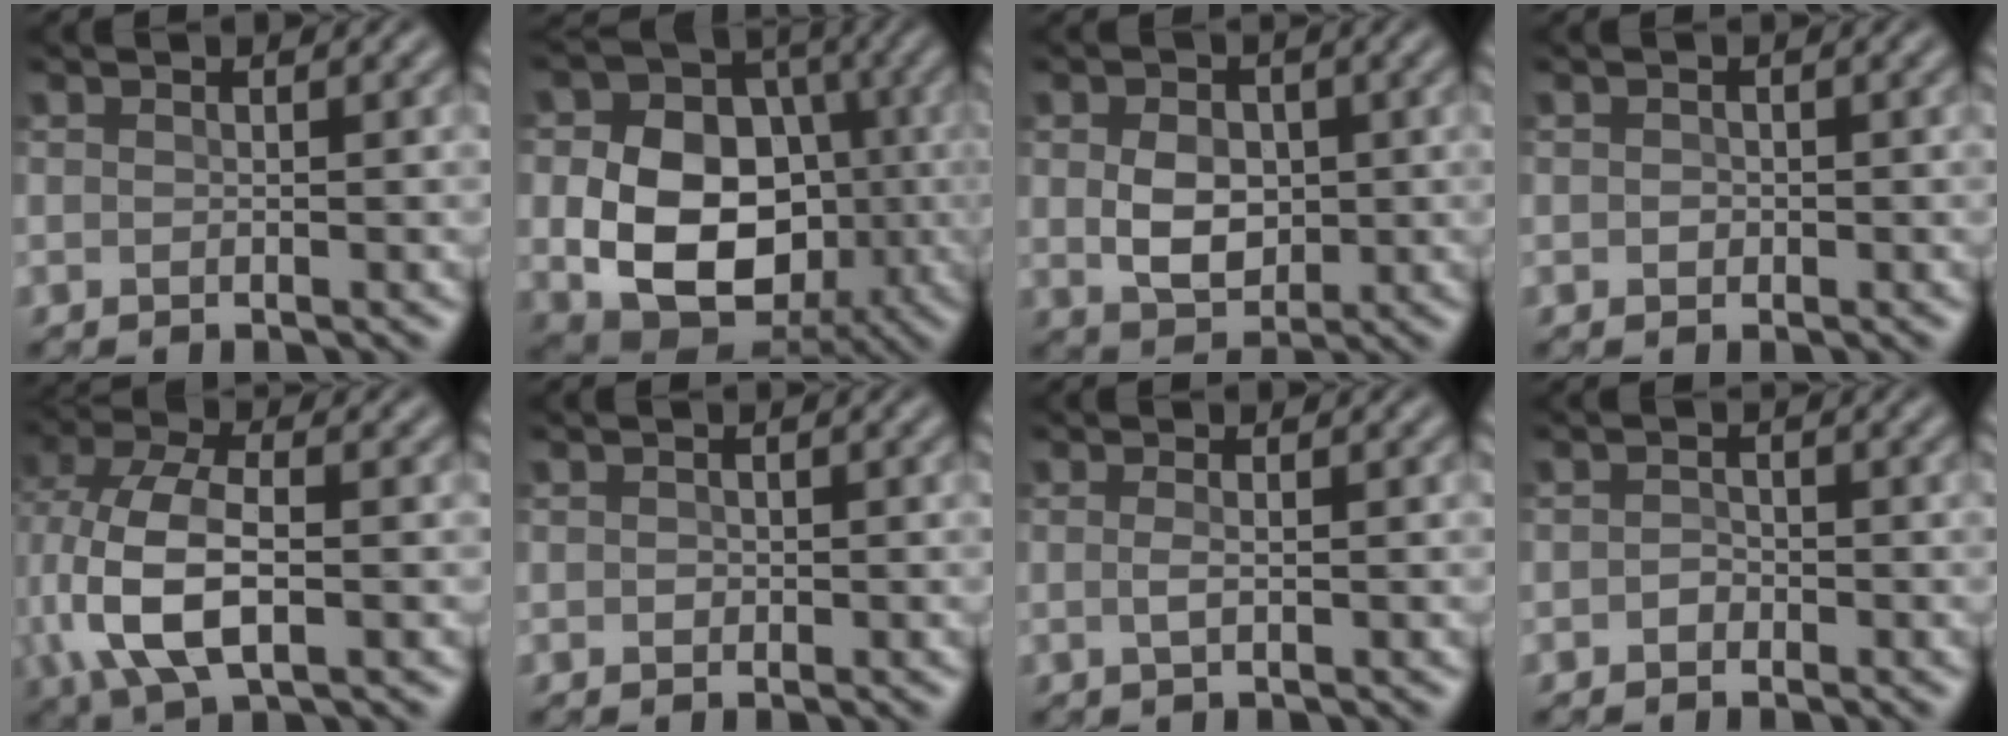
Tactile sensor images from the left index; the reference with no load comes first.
{"total": 12.2, "force": [-1.5, 9.3, 7.7], "torque": [-0.123, -0.015, -0.027]}
{"total": 4.4, "force": [0.1, 3.2, 3.0], "torque": [-0.060, -0.006, 0.004]}
{"total": 0.7, "force": [0.0, 0.6, 0.3], "torque": [-0.003, -0.003, -0.002]}
{"total": 8.8, "force": [-0.9, 4.6, 7.5], "torque": [-0.166, 0.008, -0.024]}
{"total": 0.6, "force": [0.0, 0.5, 0.2], "torque": [-0.002, -0.003, -0.002]}
{"total": 1.1, "force": [-0.1, 0.4, 1.0], "torque": [-0.022, 0.000, -0.003]}
{"total": 0.9, "force": [-0.4, 0.7, 0.4], "torque": [-0.007, -0.001, -0.010]}